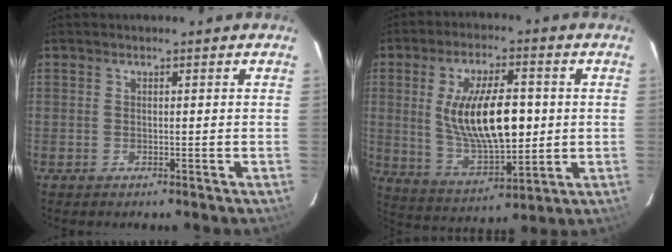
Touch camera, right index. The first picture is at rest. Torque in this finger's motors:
{"motor_torque": [0.75, 0.11, 1.06, 0.21]}